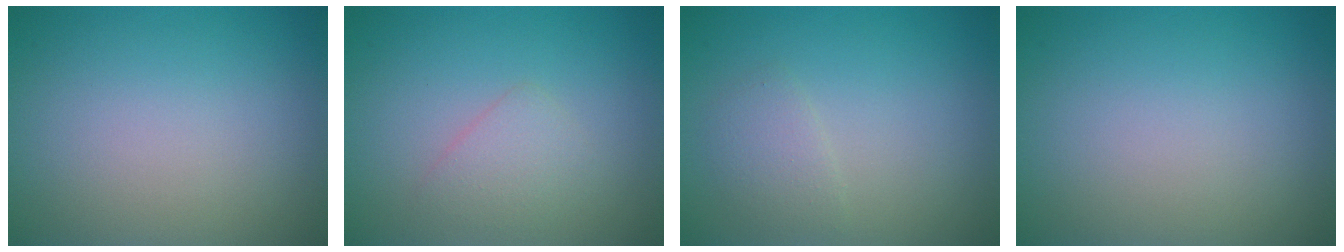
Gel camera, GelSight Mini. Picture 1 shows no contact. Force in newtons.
{"total": 1.7, "press": 1.7, "slide": 0.0}
{"total": 1.6, "press": 1.6, "slide": 0.1}
{"total": 0.0}